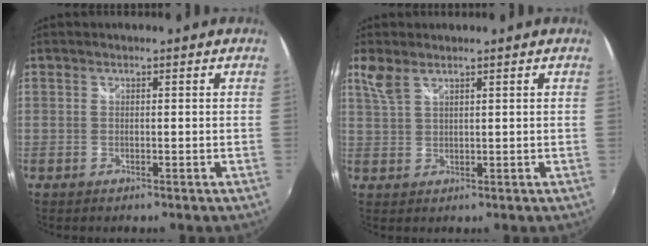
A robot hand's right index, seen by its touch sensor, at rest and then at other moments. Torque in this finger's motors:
{"motor_torque": [0.01, 0.01, 0.04, 0.04]}